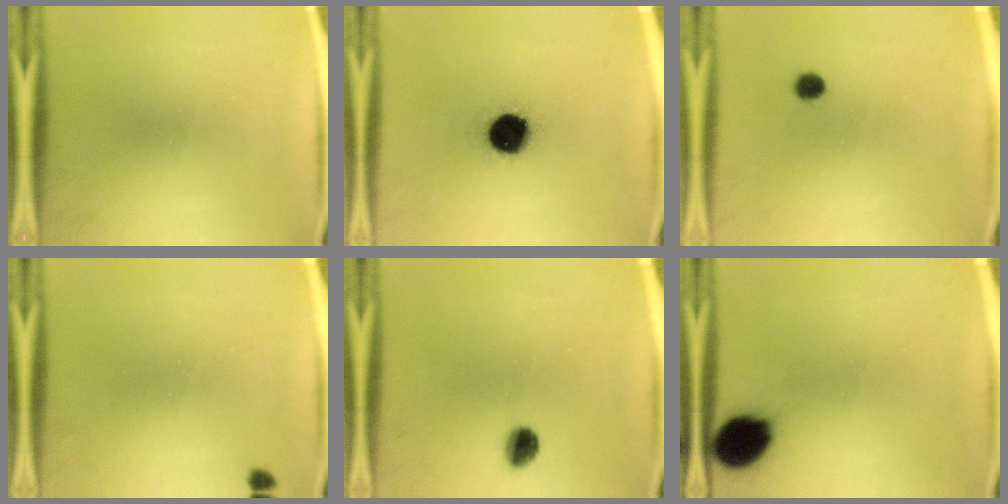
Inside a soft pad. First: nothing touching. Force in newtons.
{"total": 14.8}
{"total": 2.6}
{"total": 1.0}
{"total": 4.2}
{"total": 11.4}